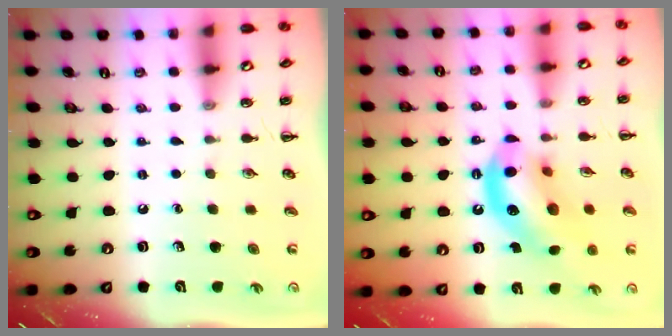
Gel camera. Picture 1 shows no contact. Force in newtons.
{"total": 14.3, "press": 13.8, "slide": 3.6}